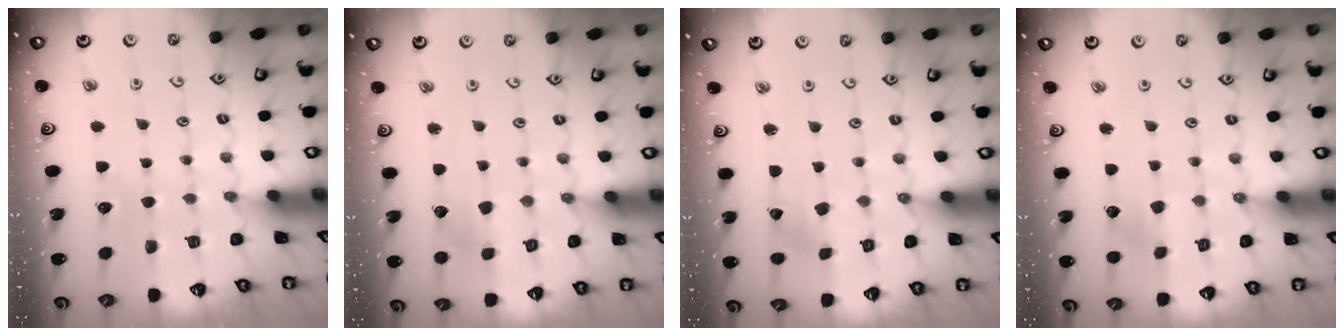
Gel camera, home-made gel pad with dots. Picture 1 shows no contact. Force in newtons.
{"total": 3.2, "press": 3.1, "slide": 0.6}
{"total": 0.8, "press": 0.8, "slide": 0.1}
{"total": 2.3, "press": 2.3, "slide": 0.3}